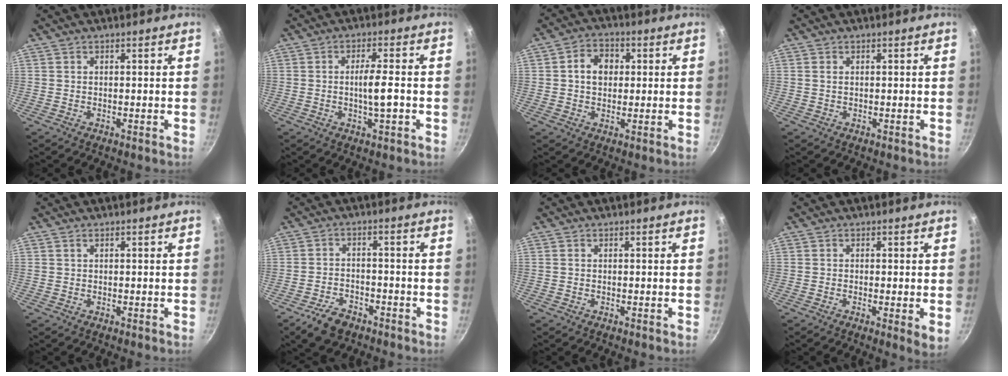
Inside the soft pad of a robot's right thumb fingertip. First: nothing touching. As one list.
[{"total": 5.2, "force": [-0.9, 0.8, 5.1], "torque": [-0.091, 0.007, -0.018]}, {"total": 6.5, "force": [1.0, 5.2, 3.8], "torque": [-0.037, 0.010, 0.007]}, {"total": 0.8, "force": [0.2, 0.5, 0.6], "torque": [-0.011, 0.001, 0.003]}, {"total": 0.5, "force": [0.3, 0.3, 0.3], "torque": [-0.004, 0.002, 0.005]}, {"total": 6.7, "force": [-4.5, 3.8, 3.3], "torque": [-0.058, 0.032, -0.075]}, {"total": 0.0}, {"total": 3.4, "force": [-0.3, 0.7, 3.3], "torque": [-0.048, -0.013, -0.007]}]